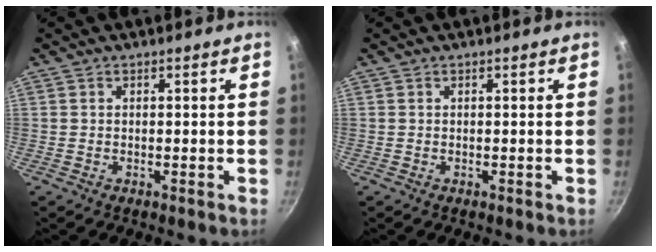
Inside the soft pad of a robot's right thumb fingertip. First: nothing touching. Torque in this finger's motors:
{"motor_torque": [0.03, 0.00, -0.19, 0.08, 0.00]}